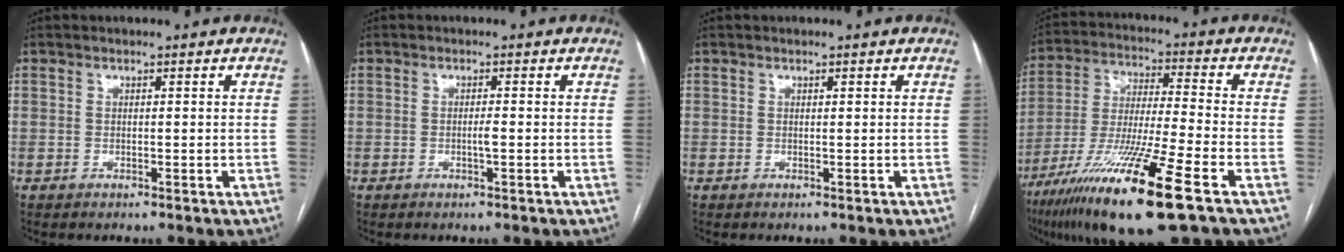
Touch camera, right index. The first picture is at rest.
{"total": 1.1, "force": [-0.3, 0.0, 1.1], "torque": [-0.021, -0.001, -0.004]}
{"total": 0.0}
{"total": 18.6, "force": [-10.3, 0.2, 15.5], "torque": [-0.298, -0.048, -0.188]}